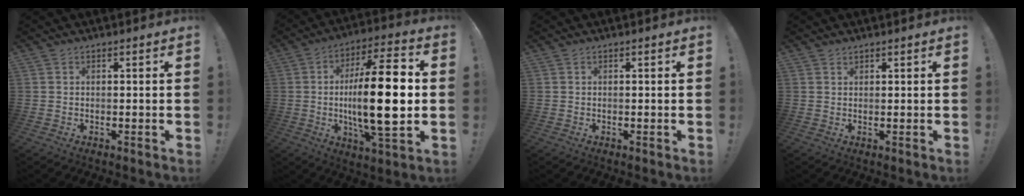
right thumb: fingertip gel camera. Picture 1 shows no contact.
{"total": 23.0, "force": [-0.7, 6.7, 22.0], "torque": [-0.365, -0.006, -0.018]}
{"total": 0.0}
{"total": 0.9, "force": [0.9, 0.3, 0.0], "torque": [0.006, -0.002, 0.016]}